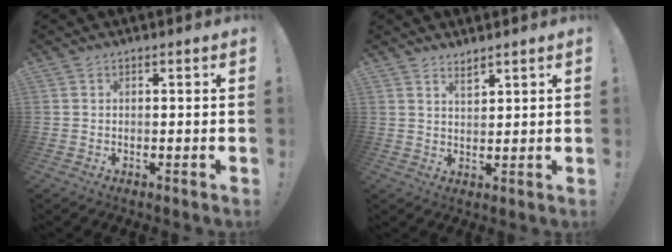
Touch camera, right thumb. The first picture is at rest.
{"total": 3.0, "force": [2.6, 0.7, 1.2], "torque": [-0.014, -0.021, 0.045]}